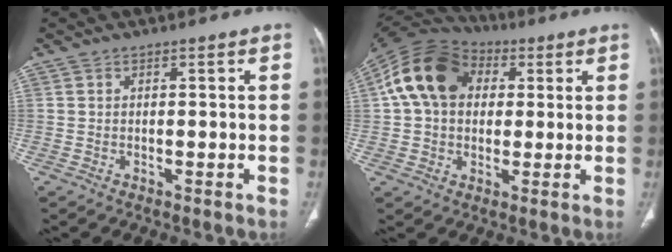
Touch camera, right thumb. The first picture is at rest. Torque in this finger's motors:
{"motor_torque": [-0.20, 2.45, 1.24, -0.24, 0.16]}